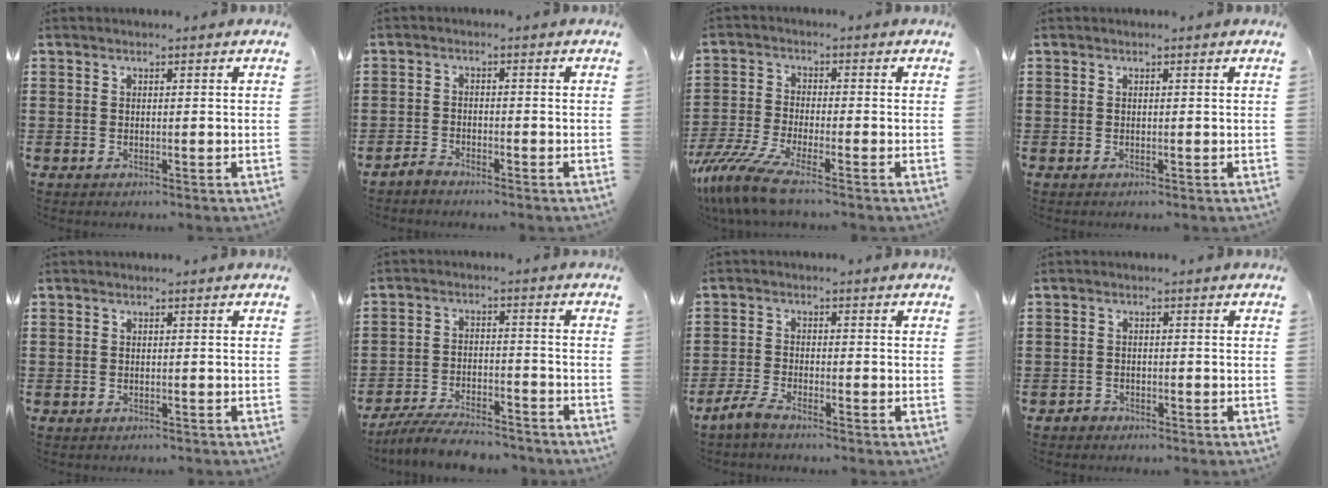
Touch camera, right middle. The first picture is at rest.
{"total": 1.8, "force": [-1.8, 0.3, 0.4], "torque": [-0.019, 0.001, -0.038]}
{"total": 7.9, "force": [-6.0, 1.0, 5.0], "torque": [-0.129, -0.017, -0.124]}
{"total": 0.0}
{"total": 0.6, "force": [-0.5, 0.2, -0.1], "torque": [0.000, 0.002, -0.012]}
{"total": 6.1, "force": [-5.8, 0.8, 1.9], "torque": [-0.041, 0.001, -0.112]}
{"total": 3.0, "force": [-2.4, 0.4, 1.7], "torque": [-0.051, -0.003, -0.054]}
{"total": 1.2, "force": [-1.0, 0.6, 0.1], "torque": [-0.004, 0.002, -0.023]}